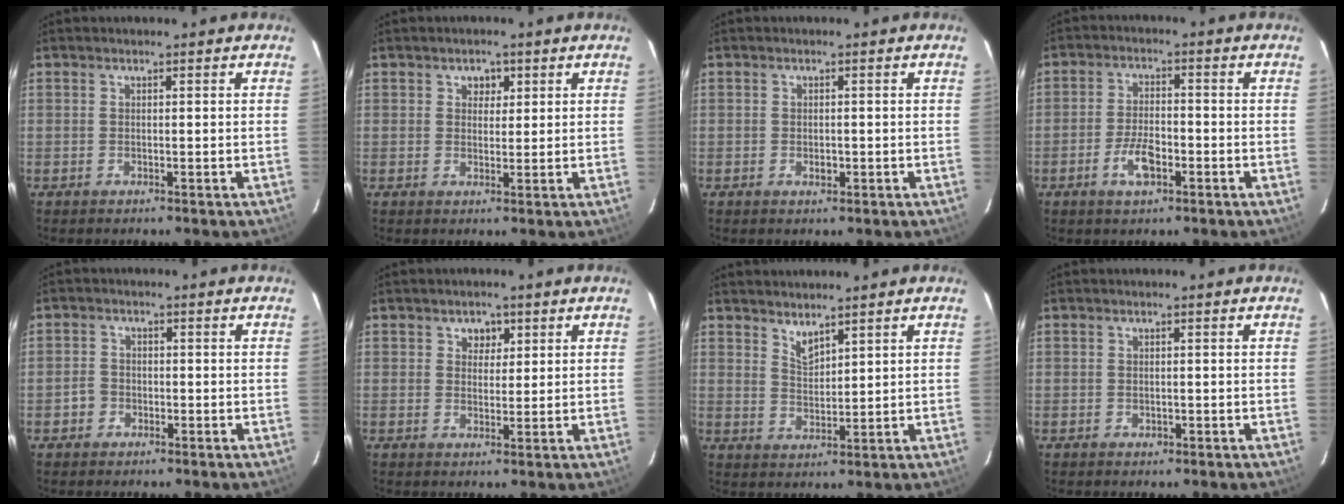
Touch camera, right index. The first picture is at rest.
{"total": 2.5, "force": [1.1, 2.1, 0.7], "torque": [-0.005, 0.007, 0.017]}
{"total": 1.4, "force": [-0.4, 1.0, 0.9], "torque": [-0.015, 0.000, -0.006]}
{"total": 5.9, "force": [-2.8, 2.6, 4.5], "torque": [-0.096, 0.001, -0.049]}
{"total": 2.7, "force": [-1.2, 2.4, 0.4], "torque": [-0.010, 0.008, -0.023]}
{"total": 2.8, "force": [1.3, 2.4, 0.8], "torque": [-0.003, 0.006, 0.021]}
{"total": 3.5, "force": [3.1, 1.0, 1.5], "torque": [-0.025, -0.004, 0.056]}
{"total": 0.8, "force": [-0.3, 0.7, 0.2], "torque": [-0.002, -0.003, -0.003]}